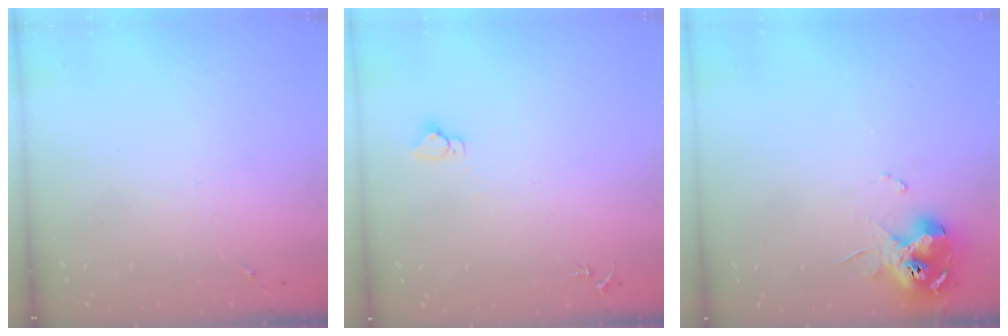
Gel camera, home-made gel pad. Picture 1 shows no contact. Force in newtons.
{"total": 2.8, "press": 2.8, "slide": 0.2}
{"total": 11.0, "press": 10.9, "slide": 1.3}